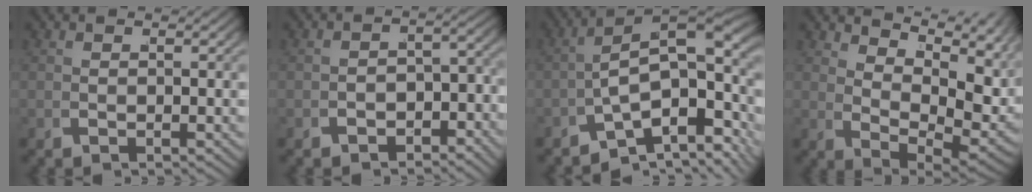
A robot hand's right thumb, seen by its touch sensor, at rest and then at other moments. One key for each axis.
{"total": 3.0, "fx": -2.5, "fy": 1.4, "fz": 1.0, "tx": -0.011, "ty": -0.011, "tz": -0.033}
{"total": 12.4, "fx": -1.6, "fy": 8.0, "fz": 9.3, "tx": -0.153, "ty": -0.048, "tz": -0.016}
{"total": 9.9, "fx": 2.4, "fy": 6.0, "fz": 7.5, "tx": -0.126, "ty": -0.025, "tz": 0.057}